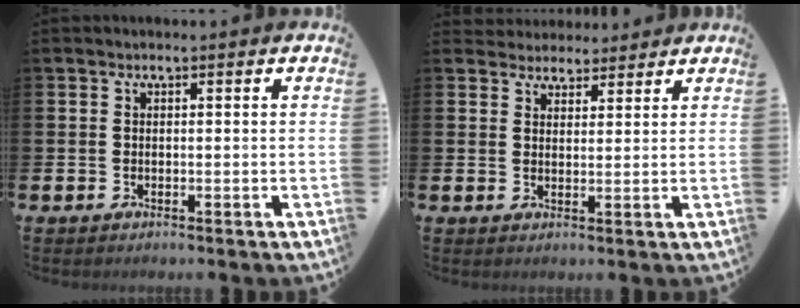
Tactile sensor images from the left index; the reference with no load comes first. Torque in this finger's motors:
{"motor_torque": [1.01, -1.13, 0.27, 0.00]}